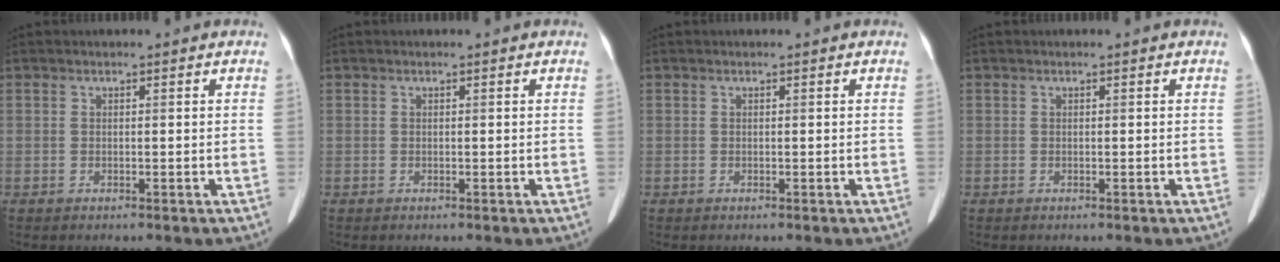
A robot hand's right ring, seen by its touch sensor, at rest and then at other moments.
{"total": 0.0}
{"total": 0.0}
{"total": 0.0}